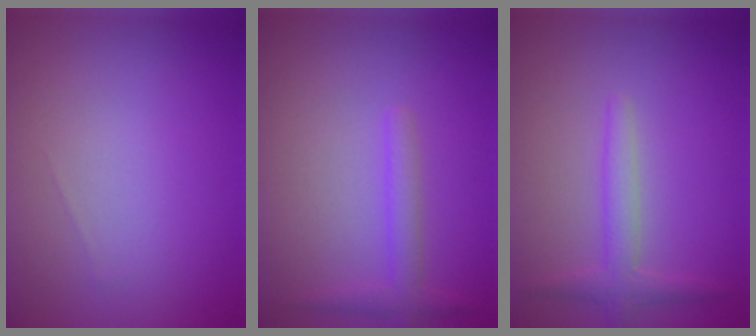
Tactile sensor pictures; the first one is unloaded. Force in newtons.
{"total": 1.4, "press": 1.4, "slide": 0.1}
{"total": 2.4, "press": 2.4, "slide": 0.1}